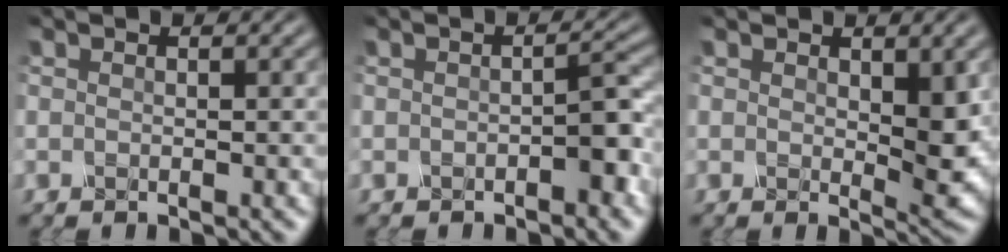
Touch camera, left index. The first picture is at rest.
{"total": 1.9, "force": [-1.2, 0.0, 1.5], "torque": [-0.035, 0.005, -0.013]}
{"total": 3.6, "force": [0.4, 1.3, 3.3], "torque": [-0.067, -0.007, 0.017]}